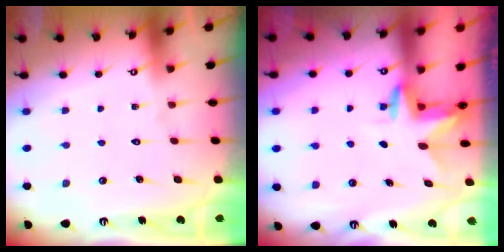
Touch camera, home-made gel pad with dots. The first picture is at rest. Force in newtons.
{"total": 3.0, "press": 3.0, "slide": 0.2}